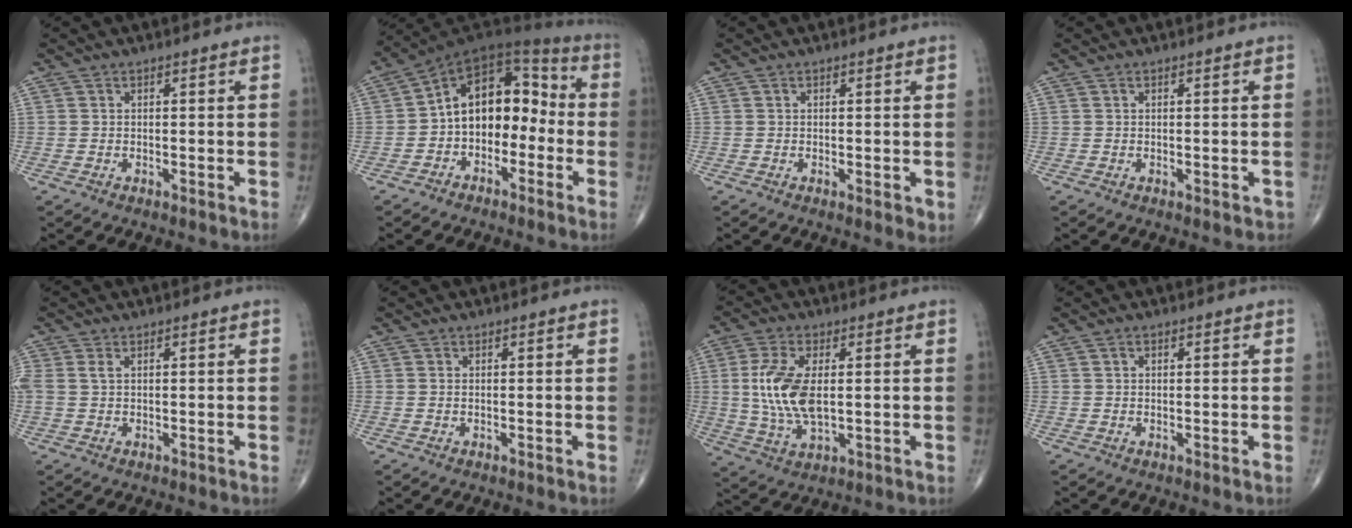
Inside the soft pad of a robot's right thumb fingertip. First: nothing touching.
{"total": 14.3, "force": [-2.3, 9.8, 10.2], "torque": [-0.113, 0.061, -0.053]}
{"total": 1.6, "force": [0.0, 0.6, 1.4], "torque": [-0.020, -0.007, 0.001]}
{"total": 0.8, "force": [-0.1, 0.5, 0.5], "torque": [-0.002, 0.000, 0.002]}
{"total": 2.0, "force": [0.6, 1.0, 1.6], "torque": [-0.049, 0.013, 0.020]}
{"total": 0.0}
{"total": 11.4, "force": [0.9, 5.4, 10.0], "torque": [-0.214, -0.010, 0.023]}
{"total": 0.7, "force": [0.4, 0.5, 0.3], "torque": [-0.003, -0.001, 0.007]}